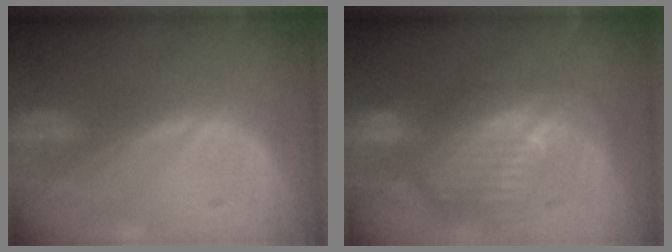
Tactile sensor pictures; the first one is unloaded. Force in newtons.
{"total": 10.9, "press": 9.6, "slide": 5.2}